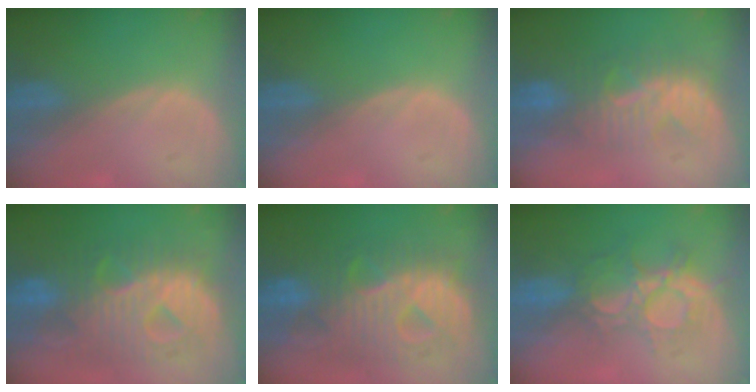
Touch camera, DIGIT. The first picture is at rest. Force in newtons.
{"total": 0.0}
{"total": 8.3, "press": 8.0, "slide": 2.2}
{"total": 12.7, "press": 12.7, "slide": 1.2}
{"total": 12.7, "press": 12.7, "slide": 1.3}
{"total": 9.2, "press": 7.9, "slide": 4.7}